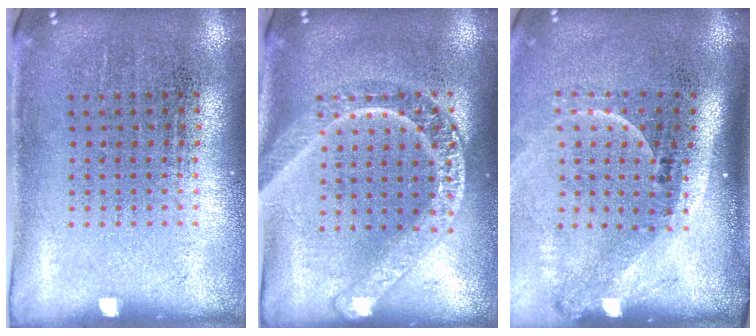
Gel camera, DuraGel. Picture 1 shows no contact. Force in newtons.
{"total": 2.3, "press": 2.3, "slide": 0.2}
{"total": 2.3, "press": 1.5, "slide": 1.7}